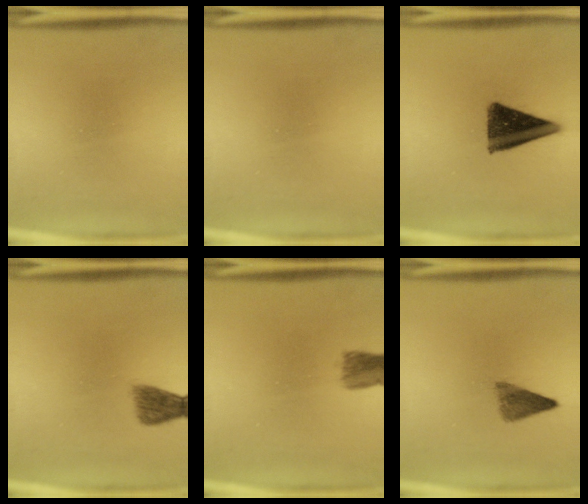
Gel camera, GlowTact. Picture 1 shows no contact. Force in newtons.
{"total": 0.0}
{"total": 11.6}
{"total": 2.7}
{"total": 3.1}
{"total": 3.5}